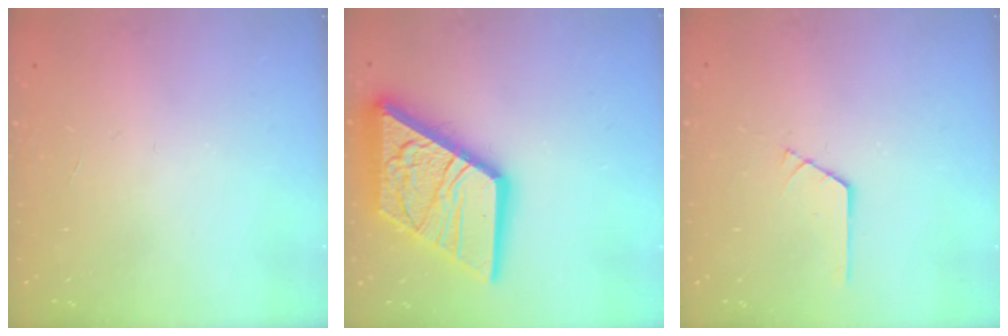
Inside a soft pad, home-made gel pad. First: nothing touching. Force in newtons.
{"total": 27.4, "press": 27.2, "slide": 3.0}
{"total": 1.0, "press": 1.0, "slide": 0.1}